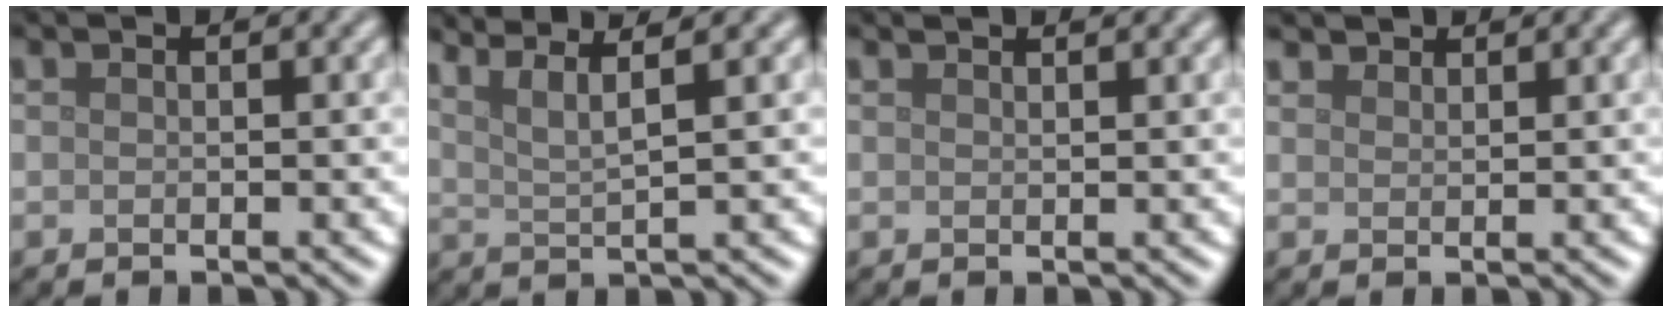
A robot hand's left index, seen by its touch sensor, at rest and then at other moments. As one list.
[{"total": 4.6, "force": [3.3, 1.0, 3.1], "torque": [-0.047, 0.019, 0.038]}, {"total": 1.2, "force": [1.1, 0.1, 0.4], "torque": [-0.003, -0.002, 0.012]}, {"total": 1.7, "force": [1.6, 0.6, 0.1], "torque": [-0.004, 0.003, 0.028]}]